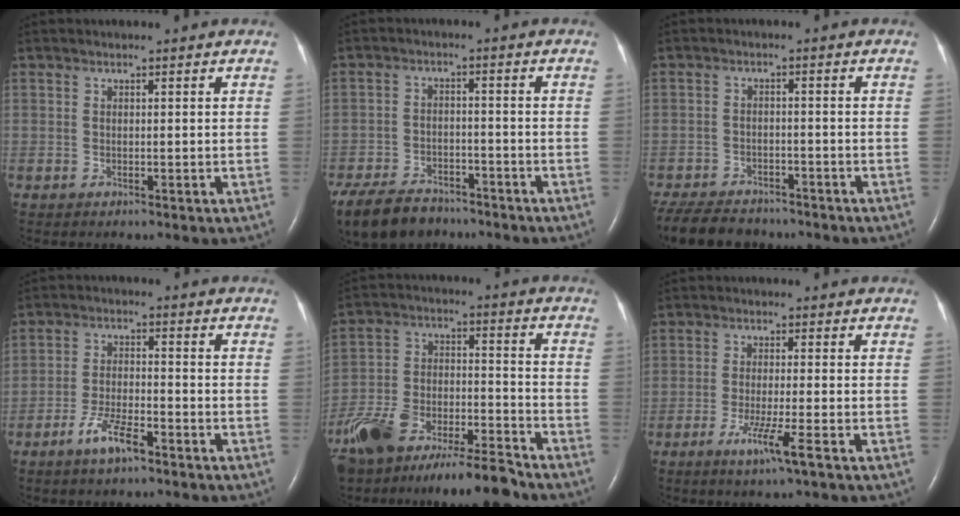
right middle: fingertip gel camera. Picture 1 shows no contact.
{"total": 12.8, "force": [-9.9, 6.3, 5.2], "torque": [-0.118, -0.014, -0.157]}
{"total": 11.7, "force": [-9.9, 4.4, 4.5], "torque": [-0.096, -0.013, -0.147]}
{"total": 5.8, "force": [-3.8, 1.3, 4.2], "torque": [-0.086, -0.002, -0.069]}
{"total": 16.3, "force": [-13.4, 3.7, 8.6], "torque": [-0.177, 0.003, -0.243]}
{"total": 5.1, "force": [-2.7, -0.5, 4.3], "torque": [-0.082, -0.014, -0.050]}